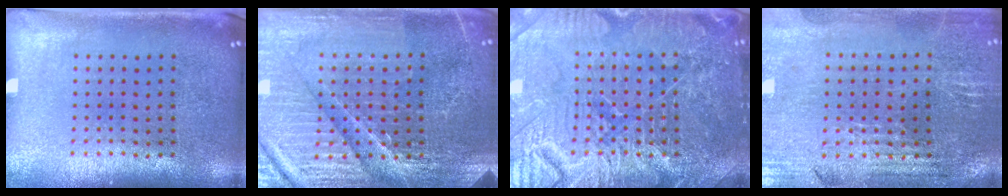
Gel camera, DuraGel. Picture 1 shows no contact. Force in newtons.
{"total": 5.2, "press": 4.8, "slide": 1.8}
{"total": 7.4, "press": 7.3, "slide": 1.0}
{"total": 1.8, "press": 1.7, "slide": 0.4}